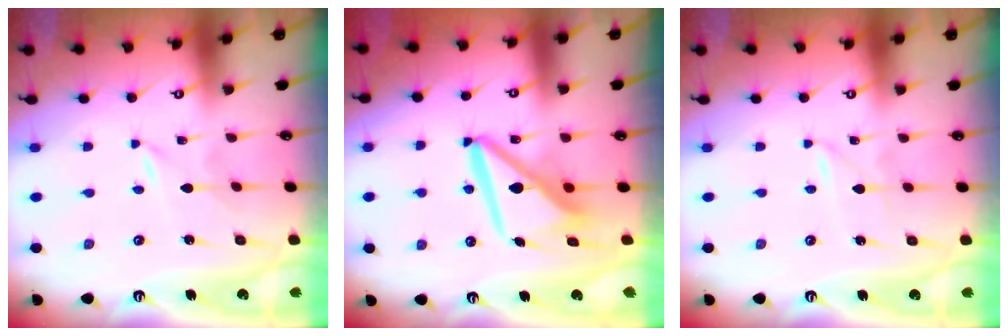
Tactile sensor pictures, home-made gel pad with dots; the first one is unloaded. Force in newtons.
{"total": 12.1, "press": 12.1, "slide": 1.2}
{"total": 1.2, "press": 1.2, "slide": 0.1}